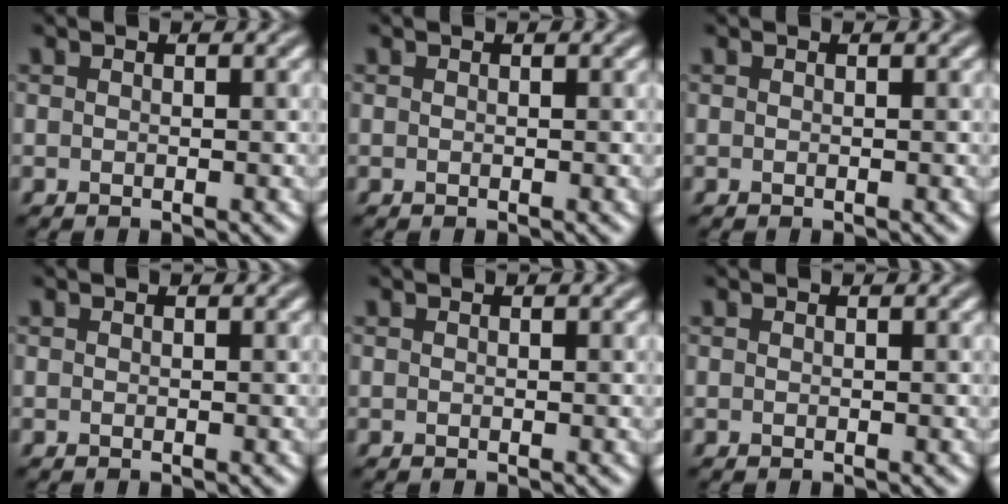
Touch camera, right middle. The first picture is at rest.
{"total": 0.0}
{"total": 0.0}
{"total": 0.0}
{"total": 0.0}
{"total": 0.0}